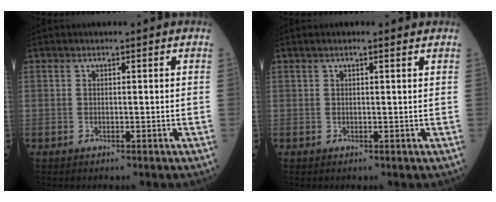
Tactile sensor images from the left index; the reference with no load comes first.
{"total": 2.0, "force": [1.5, 0.0, 1.2], "torque": [-0.020, 0.017, 0.021]}